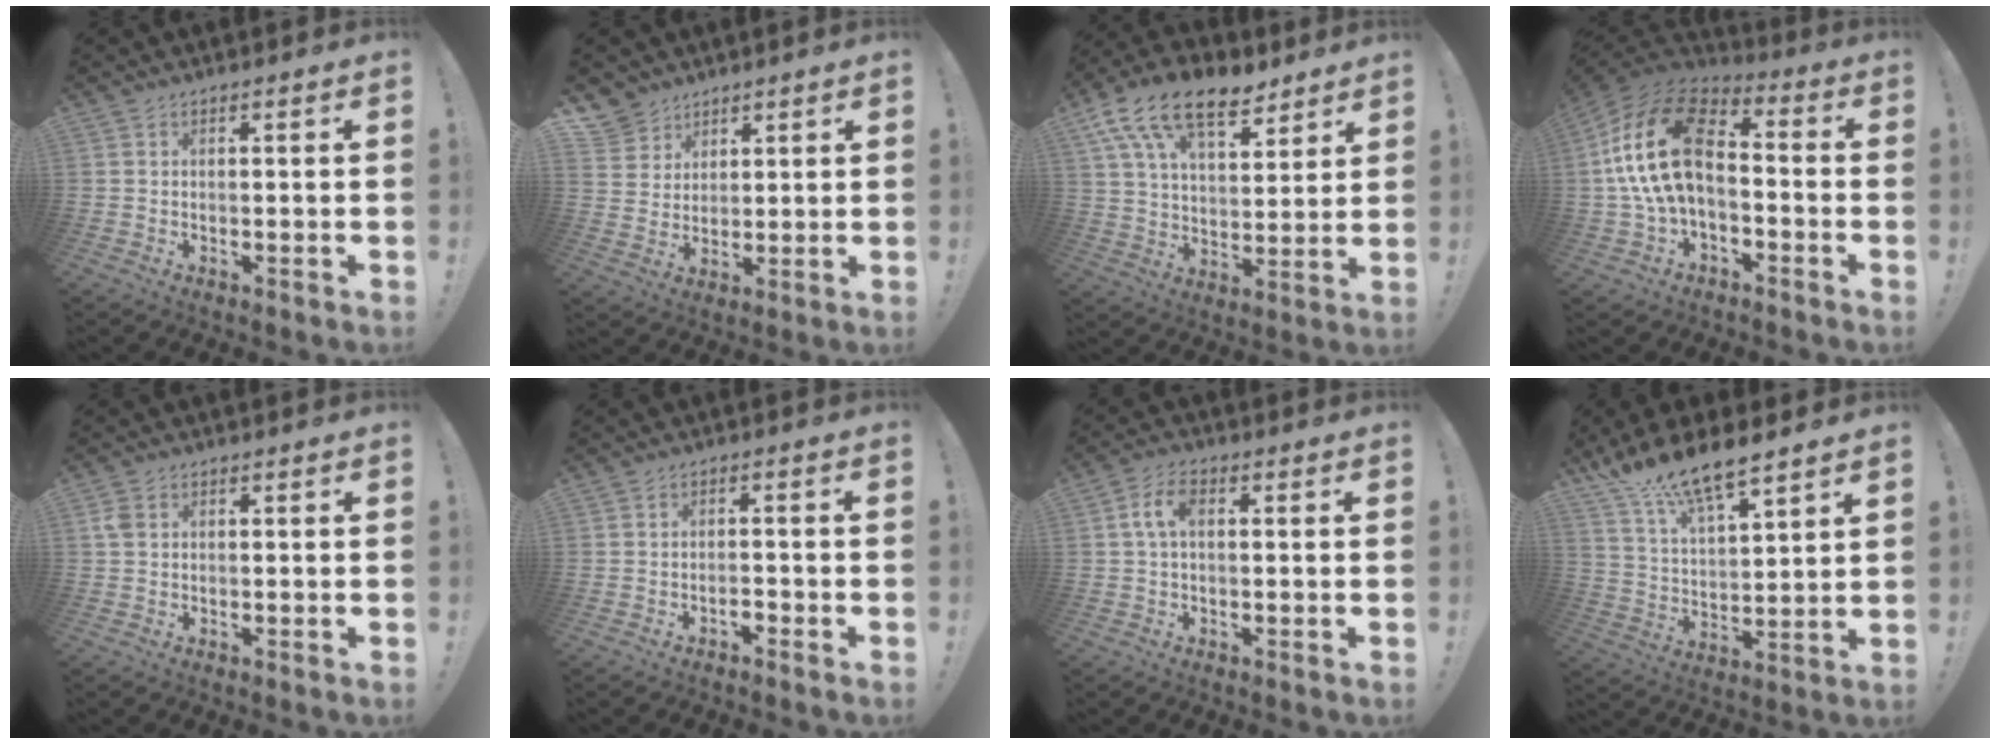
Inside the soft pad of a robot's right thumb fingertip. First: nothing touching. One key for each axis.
{"total": 6.9, "fx": 5.0, "fy": 4.7, "fz": 0.4, "tx": -0.015, "ty": -0.039, "tz": 0.100}
{"total": 17.3, "fx": 10.9, "fy": 8.7, "fz": 10.2, "tx": -0.177, "ty": -0.059, "tz": 0.198}
{"total": 20.8, "fx": 1.8, "fy": 12.3, "fz": 16.7, "tx": -0.327, "ty": 0.016, "tz": 0.038}
{"total": 2.9, "fx": 0.8, "fy": 2.1, "fz": 1.9, "tx": -0.040, "ty": 0.008, "tz": 0.018}
{"total": 1.9, "fx": -1.6, "fy": 0.3, "fz": 1.0, "tx": -0.023, "ty": -0.002, "tz": -0.028}
{"total": 5.9, "fx": 0.8, "fy": 3.3, "fz": 4.8, "tx": -0.093, "ty": 0.010, "tz": 0.016}
{"total": 13.2, "fx": 11.1, "fy": 3.4, "fz": 6.3, "tx": -0.124, "ty": -0.078, "tz": 0.200}